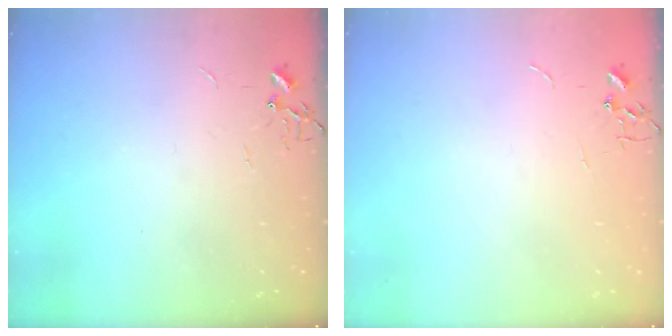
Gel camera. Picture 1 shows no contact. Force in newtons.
{"total": 0.0}